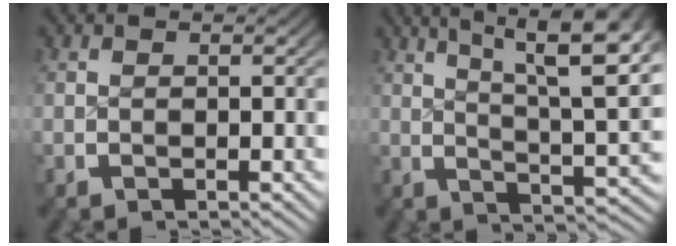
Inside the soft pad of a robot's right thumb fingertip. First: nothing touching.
{"total": 9.4, "force": [3.0, 4.4, 7.8], "torque": [-0.093, -0.010, 0.045]}